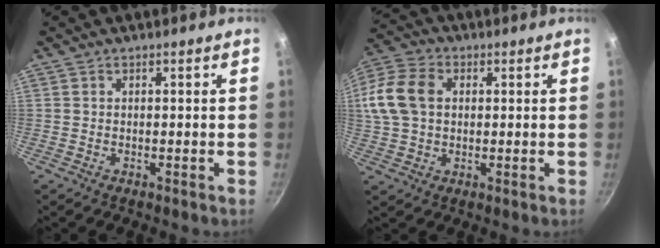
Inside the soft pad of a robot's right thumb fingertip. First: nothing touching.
{"total": 16.7, "force": [2.9, 12.5, 10.7], "torque": [-0.246, 0.033, 0.044]}